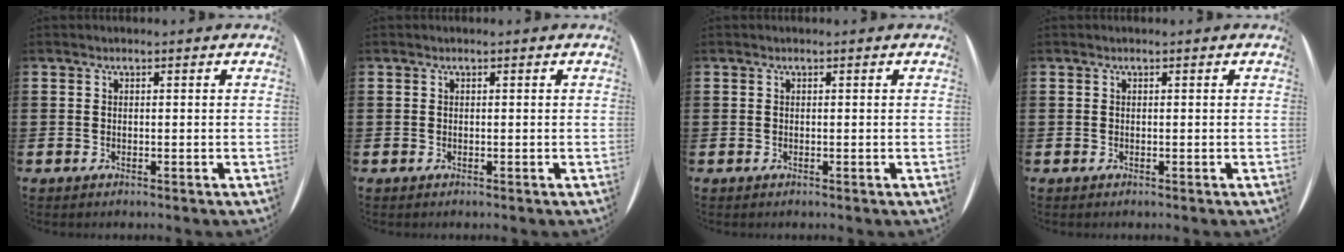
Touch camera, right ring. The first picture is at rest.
{"total": 0.0}
{"total": 0.0}
{"total": 0.0}